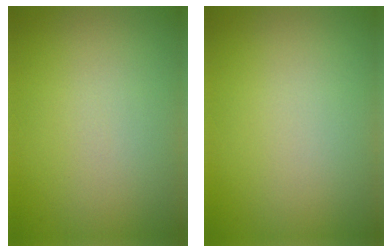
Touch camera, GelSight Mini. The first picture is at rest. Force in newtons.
{"total": 0.0}